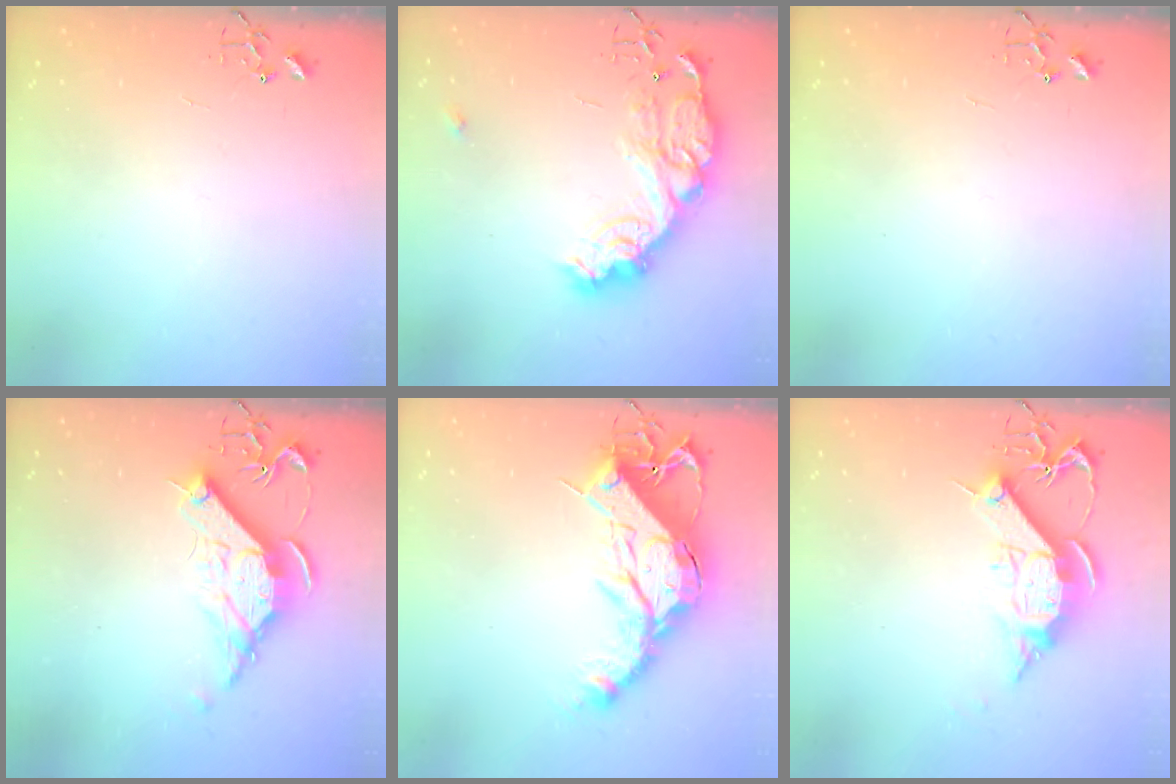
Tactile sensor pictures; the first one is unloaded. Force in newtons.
{"total": 18.7, "press": 18.7, "slide": 1.3}
{"total": 0.0}
{"total": 10.8, "press": 10.8, "slide": 0.3}
{"total": 19.8, "press": 19.8, "slide": 1.2}
{"total": 11.9, "press": 11.9, "slide": 0.7}